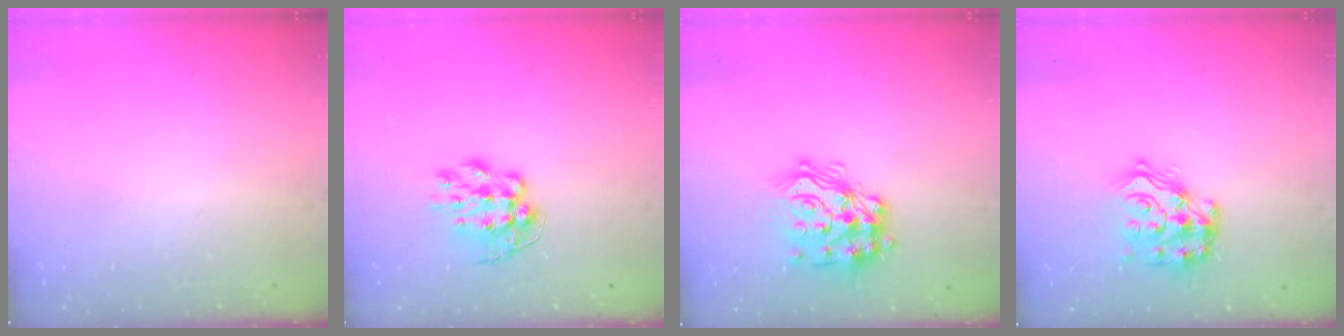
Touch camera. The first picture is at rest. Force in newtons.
{"total": 9.2, "press": 9.2, "slide": 0.1}
{"total": 18.7, "press": 18.7, "slide": 1.1}
{"total": 16.1, "press": 16.1, "slide": 1.1}